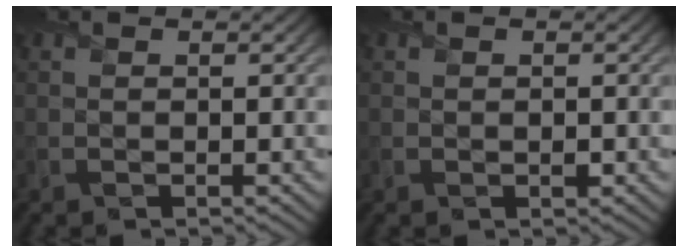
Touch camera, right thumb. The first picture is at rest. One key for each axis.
{"total": 0.6, "fx": -0.1, "fy": 0.5, "fz": 0.3, "tx": -0.001, "ty": -0.005, "tz": -0.001}